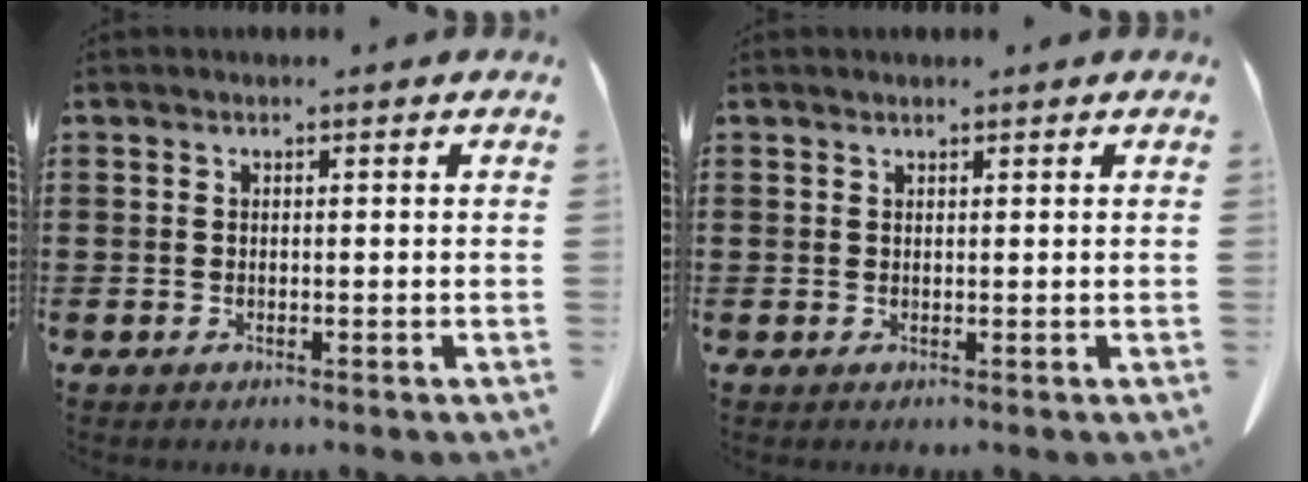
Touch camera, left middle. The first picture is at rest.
{"total": 0.6, "force": [0.6, 0.1, 0.2], "torque": [-0.006, -0.001, 0.012]}